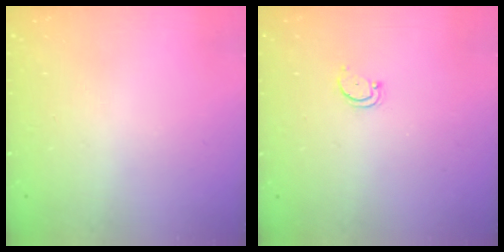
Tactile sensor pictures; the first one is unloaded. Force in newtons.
{"total": 2.5, "press": 2.4, "slide": 0.5}